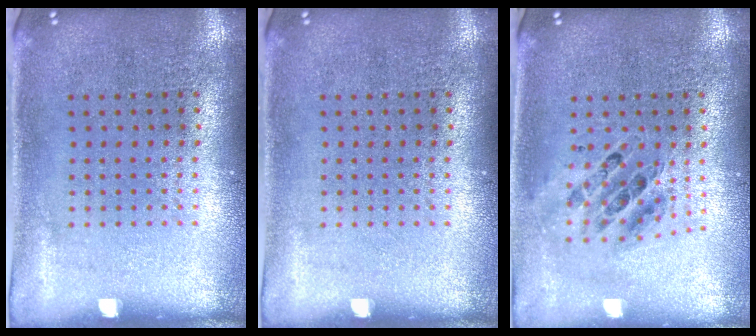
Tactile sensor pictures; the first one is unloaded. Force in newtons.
{"total": 0.0}
{"total": 0.7, "press": 0.7, "slide": 0.1}